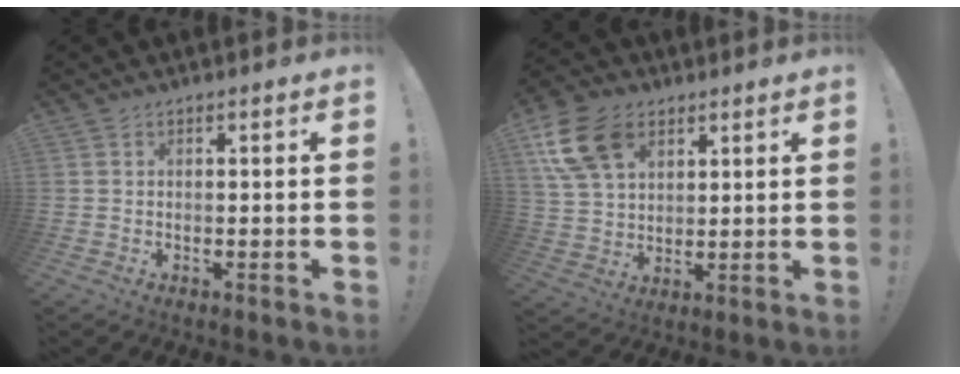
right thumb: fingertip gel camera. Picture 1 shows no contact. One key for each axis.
{"total": 15.8, "fx": 7.5, "fy": 10.6, "fz": 8.9, "tx": -0.168, "ty": -0.027, "tz": 0.145}